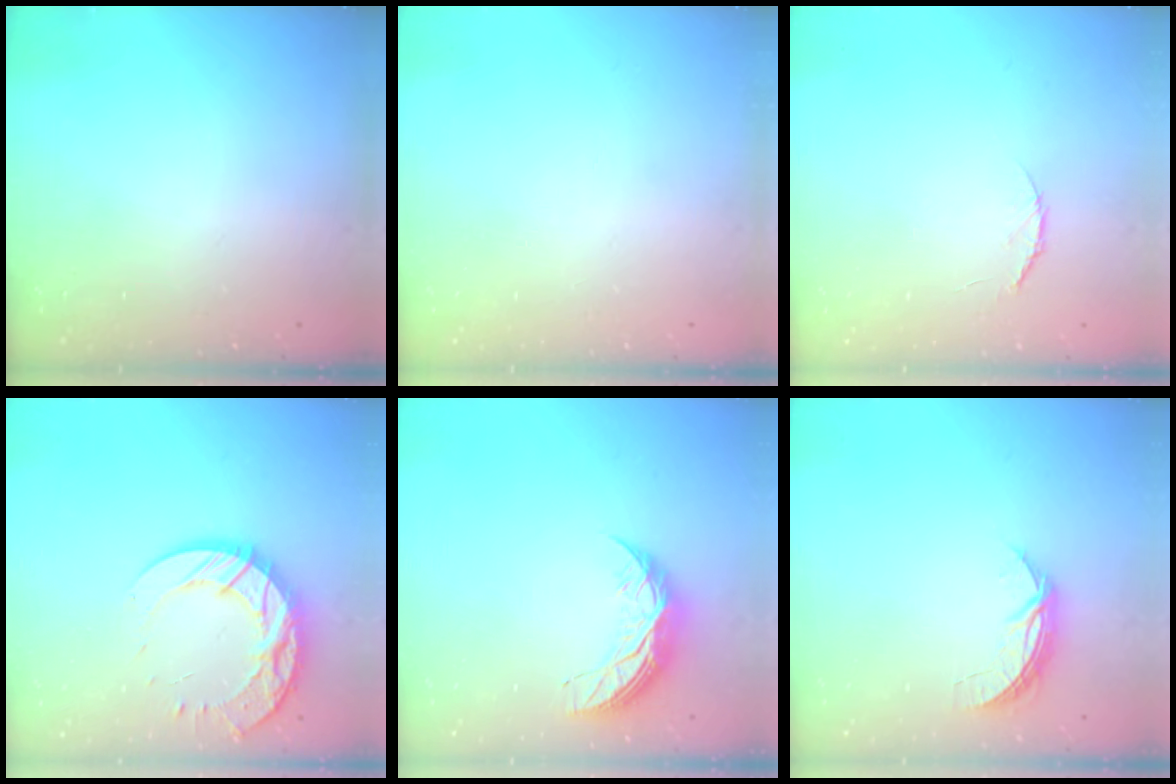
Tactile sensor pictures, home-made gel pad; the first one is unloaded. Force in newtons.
{"total": 0.0}
{"total": 3.7, "press": 3.6, "slide": 0.4}
{"total": 16.1, "press": 16.0, "slide": 1.2}
{"total": 8.4, "press": 8.4, "slide": 0.4}
{"total": 5.6, "press": 5.6, "slide": 0.5}